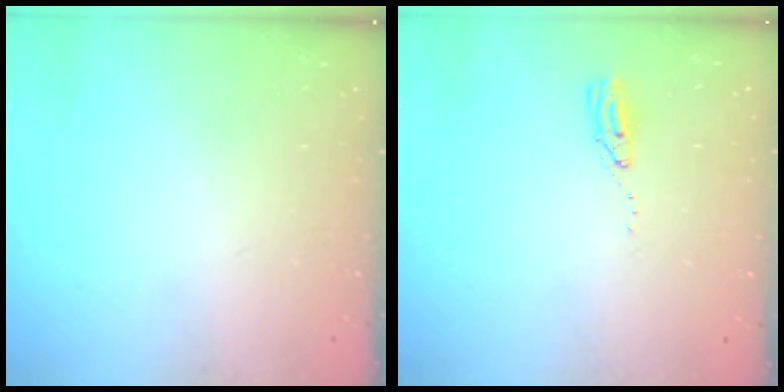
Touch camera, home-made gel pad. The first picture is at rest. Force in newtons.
{"total": 3.6, "press": 3.5, "slide": 0.3}